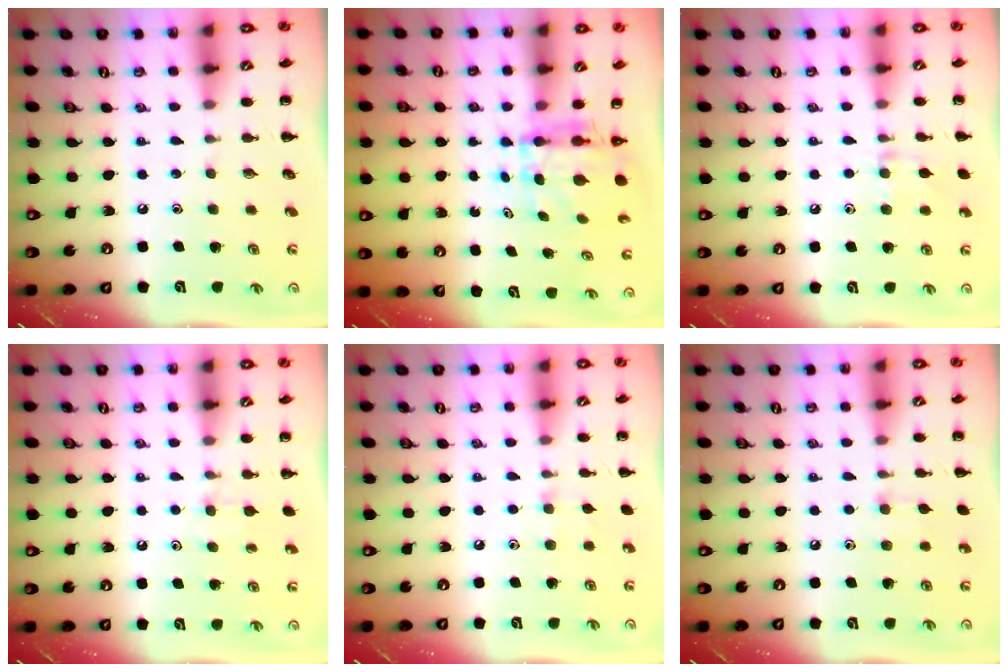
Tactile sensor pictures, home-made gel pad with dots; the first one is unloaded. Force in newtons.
{"total": 4.9, "press": 4.8, "slide": 1.1}
{"total": 6.8, "press": 6.4, "slide": 2.3}
{"total": 5.9, "press": 5.7, "slide": 1.7}
{"total": 5.8, "press": 5.5, "slide": 1.8}
{"total": 5.8, "press": 5.3, "slide": 2.2}